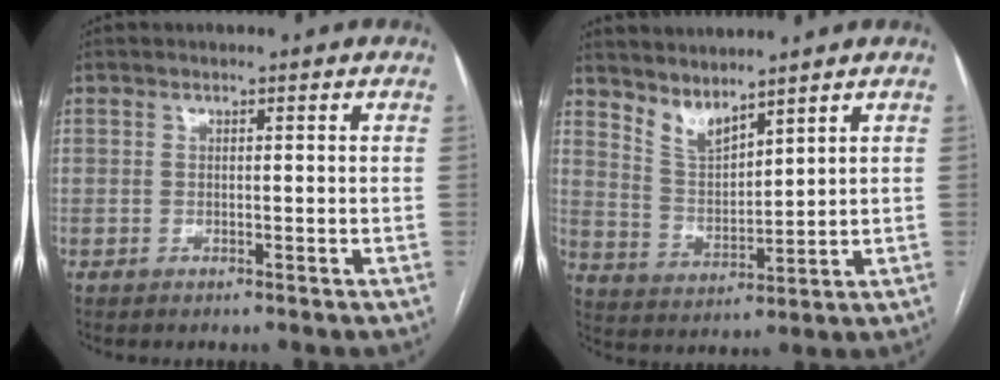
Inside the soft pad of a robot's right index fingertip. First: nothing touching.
{"total": 5.6, "force": [5.1, 1.1, 1.9], "torque": [-0.047, -0.006, 0.116]}